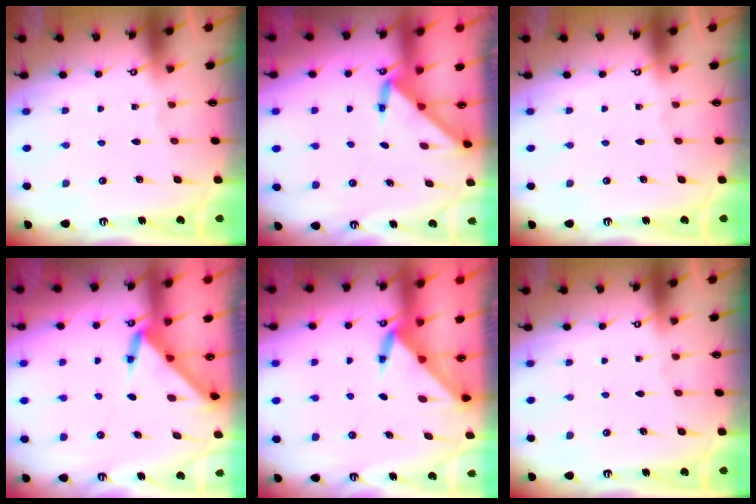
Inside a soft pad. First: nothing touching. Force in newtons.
{"total": 3.3, "press": 3.3, "slide": 0.2}
{"total": 0.0}
{"total": 3.2, "press": 3.2, "slide": 0.0}
{"total": 3.4, "press": 3.4, "slide": 0.4}
{"total": 0.0}